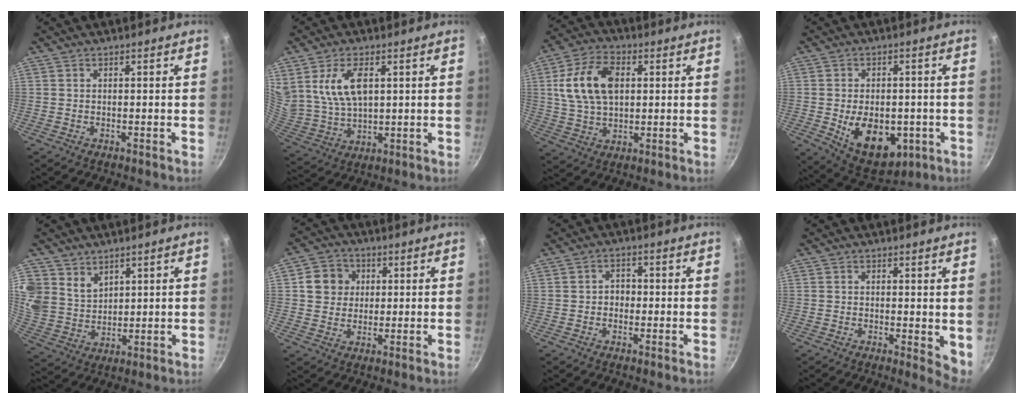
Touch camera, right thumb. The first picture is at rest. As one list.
[{"total": 11.6, "force": [3.9, 6.7, 8.7], "torque": [-0.157, -0.027, 0.089]}, {"total": 13.5, "force": [2.7, 8.5, 10.1], "torque": [-0.174, 0.007, 0.044]}, {"total": 14.4, "force": [-3.3, 9.2, 10.6], "torque": [-0.123, -0.006, -0.031]}, {"total": 10.1, "force": [6.2, 7.2, 3.4], "torque": [-0.056, -0.025, 0.134]}, {"total": 6.8, "force": [1.6, 6.2, 2.4], "torque": [-0.009, 0.007, 0.020]}, {"total": 2.8, "force": [-0.4, 2.4, 1.4], "torque": [-0.003, 0.010, -0.009]}, {"total": 4.3, "force": [0.4, 1.9, 3.8], "torque": [-0.044, -0.009, 0.006]}]